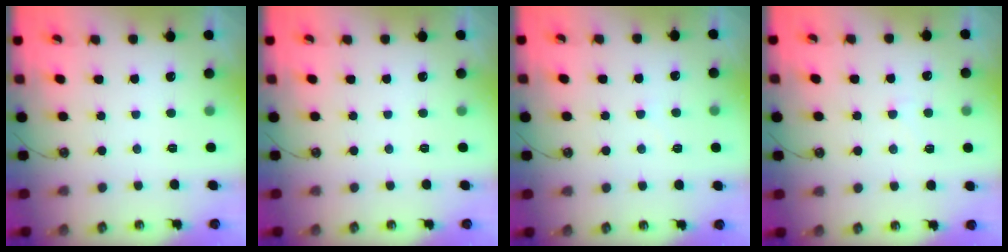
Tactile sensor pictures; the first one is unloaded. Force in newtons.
{"total": 0.0}
{"total": 5.5, "press": 5.5, "slide": 0.3}
{"total": 2.9, "press": 2.7, "slide": 0.9}